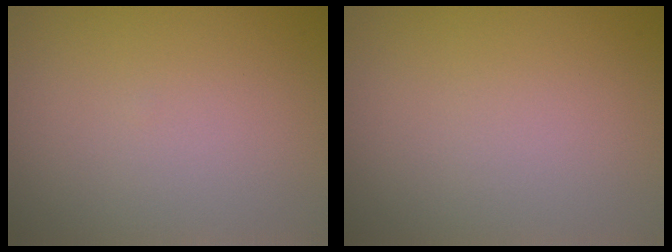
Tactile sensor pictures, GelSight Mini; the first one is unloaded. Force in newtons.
{"total": 0.0}